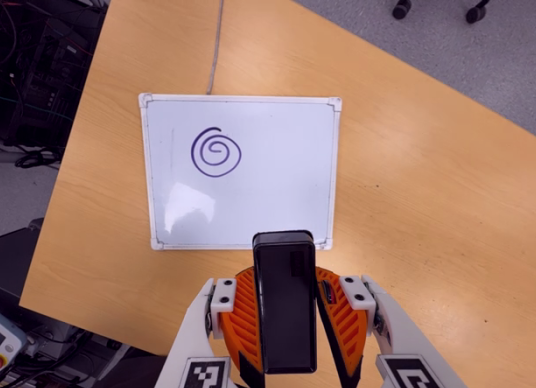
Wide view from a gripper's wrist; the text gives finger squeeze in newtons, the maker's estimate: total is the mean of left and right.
{"total": 5.9, "left": 5.2, "right": 6.5}